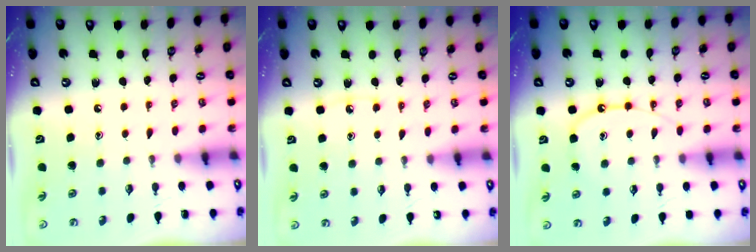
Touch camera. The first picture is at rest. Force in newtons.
{"total": 4.0, "press": 4.0, "slide": 0.5}
{"total": 9.2, "press": 9.2, "slide": 0.9}